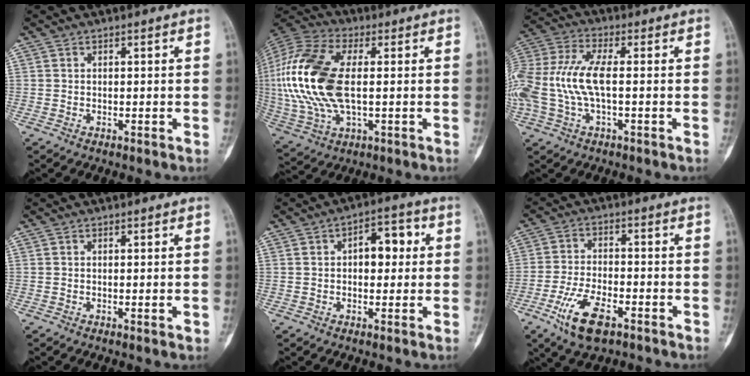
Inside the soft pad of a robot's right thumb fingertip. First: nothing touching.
{"total": 21.3, "force": [0.8, 10.9, 18.3], "torque": [-0.414, 0.007, 0.012]}
{"total": 14.1, "force": [-1.0, 6.0, 12.7], "torque": [-0.313, 0.029, -0.021]}
{"total": 1.5, "force": [-0.2, 0.4, 1.4], "torque": [-0.017, -0.002, -0.001]}
{"total": 6.9, "force": [0.9, 4.2, 5.4], "torque": [-0.050, 0.019, 0.008]}
{"total": 10.3, "force": [-5.4, 4.6, 7.5], "torque": [-0.148, 0.016, -0.095]}